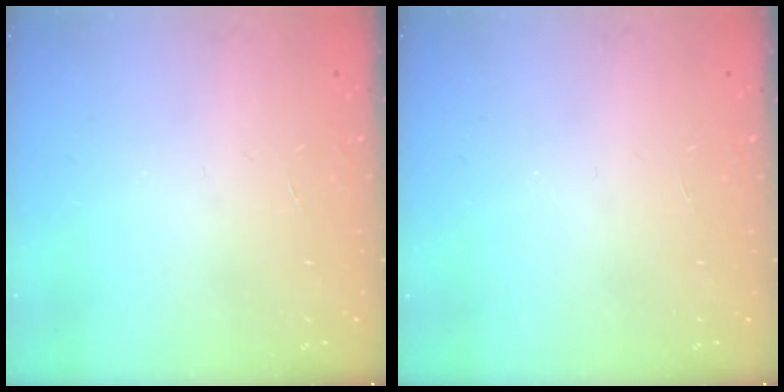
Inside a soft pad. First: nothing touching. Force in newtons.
{"total": 0.0}